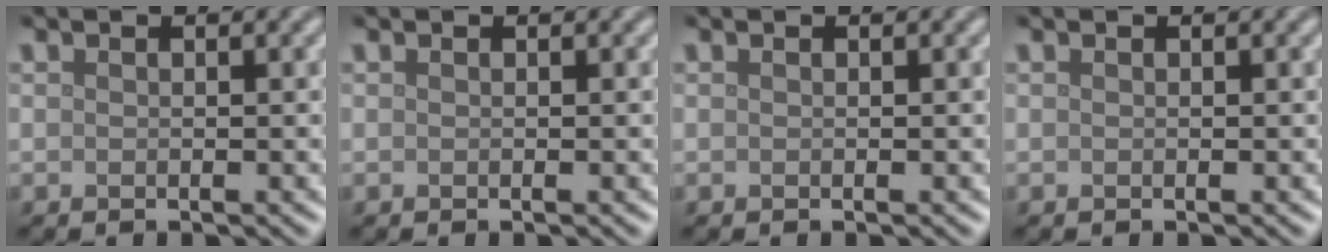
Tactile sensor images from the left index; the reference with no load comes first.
{"total": 0.0}
{"total": 0.0}
{"total": 0.0}